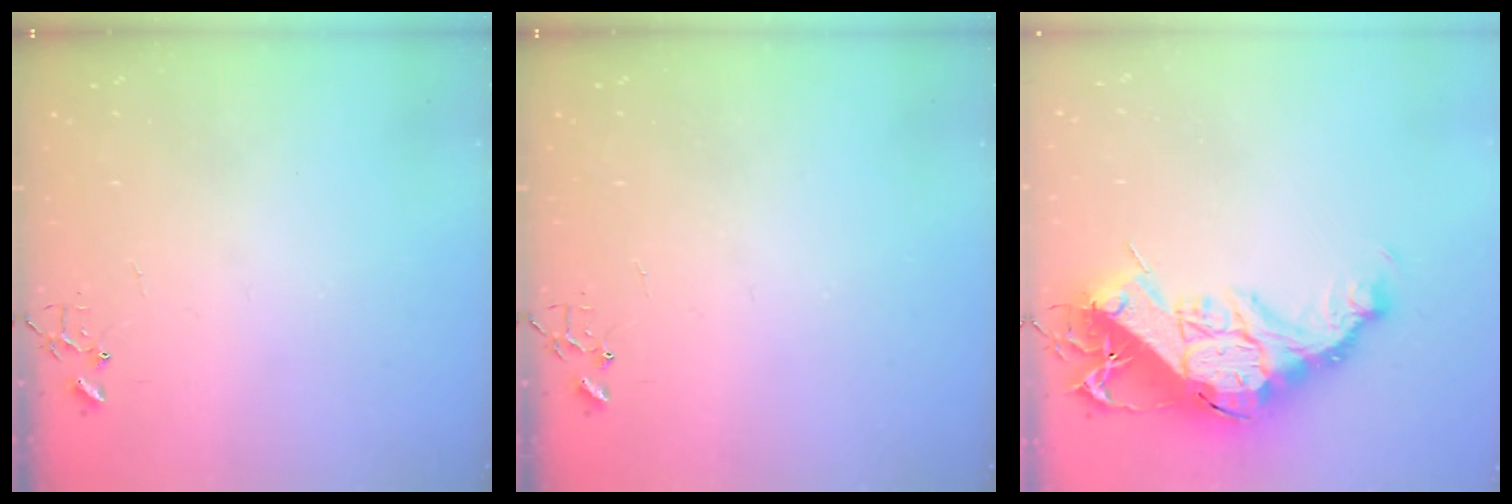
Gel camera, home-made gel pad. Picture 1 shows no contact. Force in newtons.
{"total": 0.0}
{"total": 21.2, "press": 21.1, "slide": 2.3}